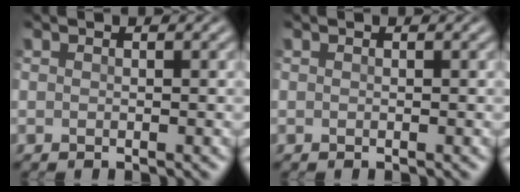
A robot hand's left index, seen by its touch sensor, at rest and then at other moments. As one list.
[{"total": 0.0}]